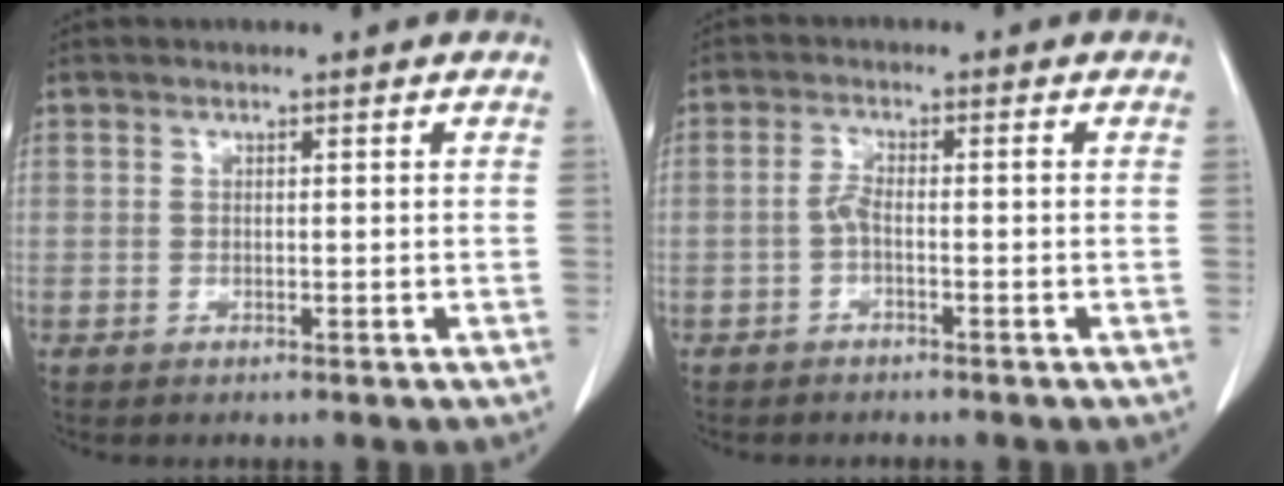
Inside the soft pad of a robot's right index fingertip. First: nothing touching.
{"total": 2.1, "force": [-0.7, 0.5, 1.9], "torque": [-0.038, 0.006, -0.016]}